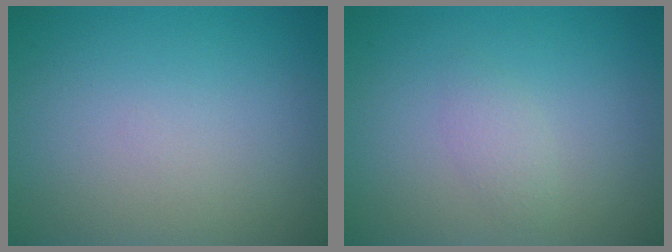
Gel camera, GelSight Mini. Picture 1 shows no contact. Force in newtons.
{"total": 1.2, "press": 1.2, "slide": 0.1}